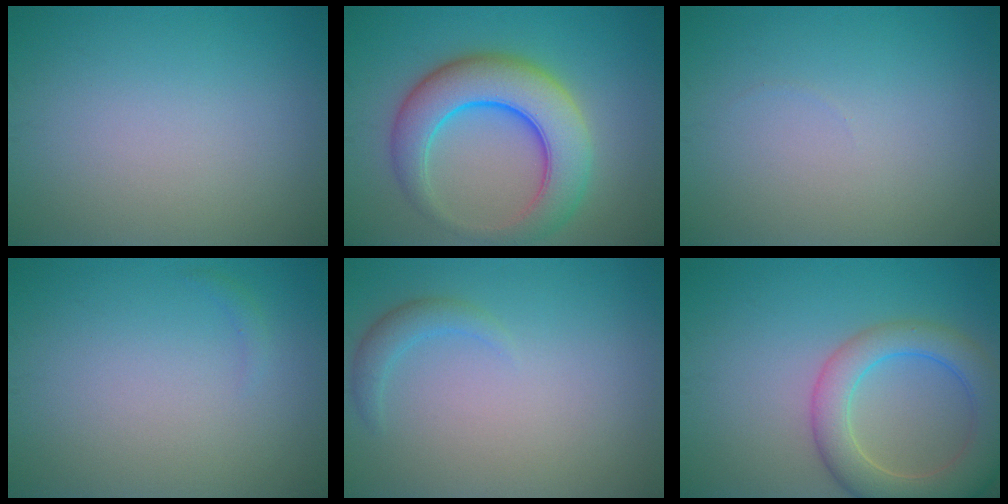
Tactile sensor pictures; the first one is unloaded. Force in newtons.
{"total": 8.6, "press": 8.6, "slide": 0.2}
{"total": 0.0}
{"total": 0.6, "press": 0.5, "slide": 0.1}
{"total": 1.6, "press": 1.6, "slide": 0.1}
{"total": 6.5, "press": 6.5, "slide": 0.5}